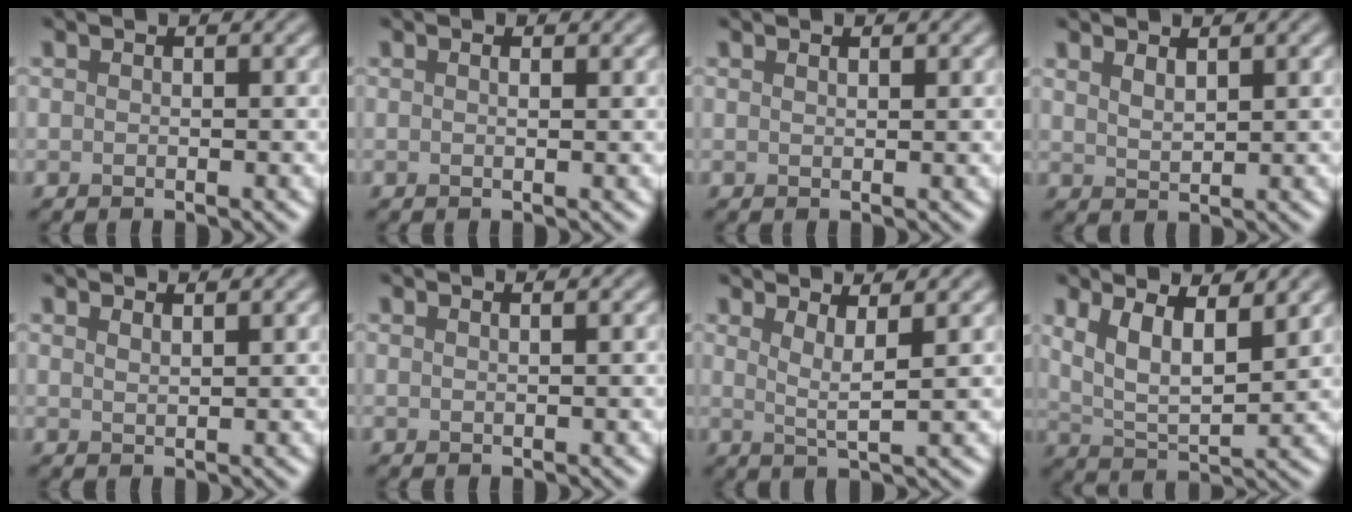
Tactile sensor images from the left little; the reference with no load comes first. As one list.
[{"total": 0.9, "force": [0.5, 0.3, 0.8], "torque": [-0.009, -0.003, 0.003]}, {"total": 0.7, "force": [0.5, 0.1, 0.4], "torque": [-0.006, -0.001, 0.010]}, {"total": 1.6, "force": [1.3, 0.5, 0.9], "torque": [-0.021, -0.003, 0.027]}, {"total": 1.1, "force": [0.9, 0.2, 0.5], "torque": [-0.005, 0.001, 0.016]}, {"total": 1.1, "force": [0.6, 0.4, 0.8], "torque": [-0.004, 0.001, 0.000]}, {"total": 2.7, "force": [1.5, 0.5, 2.2], "torque": [-0.032, -0.006, 0.026]}, {"total": 5.7, "force": [2.8, 2.2, 4.5], "torque": [-0.089, -0.003, 0.047]}]